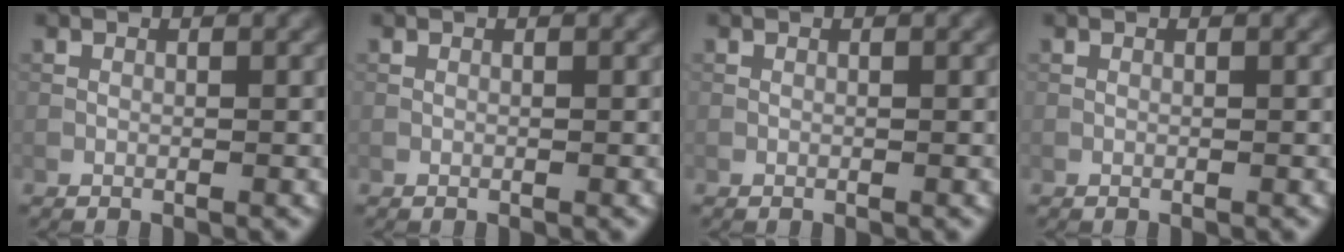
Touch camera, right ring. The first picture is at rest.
{"total": 0.0}
{"total": 0.0}
{"total": 0.0}